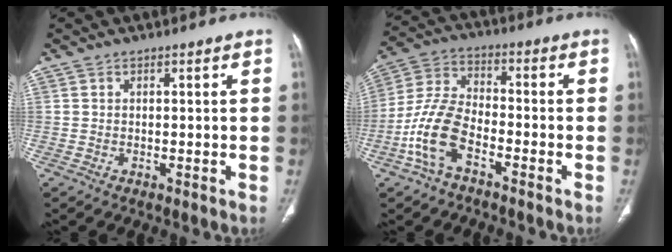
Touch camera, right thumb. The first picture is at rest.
{"total": 10.6, "force": [-4.9, 5.3, 7.8], "torque": [-0.168, 0.034, -0.100]}